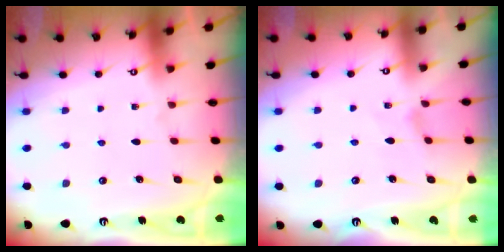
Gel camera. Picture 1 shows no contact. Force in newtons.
{"total": 0.0}